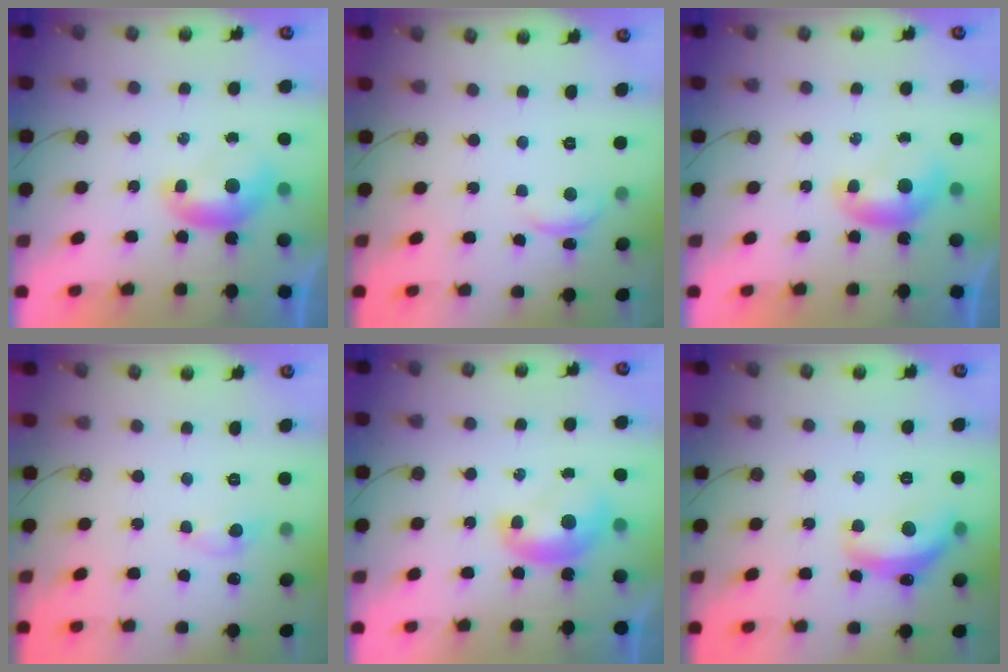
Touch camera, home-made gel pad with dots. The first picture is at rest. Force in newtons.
{"total": 0.6, "press": 0.2, "slide": 0.6}
{"total": 0.0}
{"total": 0.6, "press": 0.2, "slide": 0.5}
{"total": 1.5, "press": 1.5, "slide": 0.1}
{"total": 8.2, "press": 8.1, "slide": 0.5}